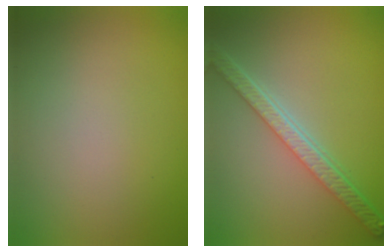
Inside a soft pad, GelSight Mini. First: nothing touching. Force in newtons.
{"total": 5.4, "press": 4.1, "slide": 3.4}